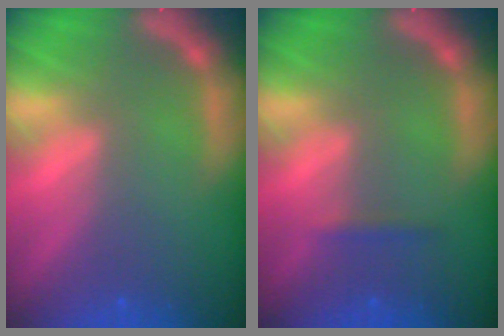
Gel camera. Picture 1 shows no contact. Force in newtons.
{"total": 0.9}